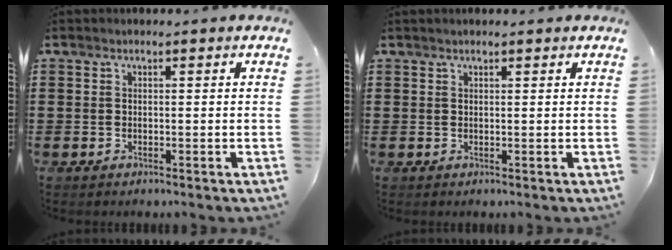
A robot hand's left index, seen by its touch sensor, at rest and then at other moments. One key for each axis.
{"total": 0.6, "fx": 0.5, "fy": 0.1, "fz": 0.3, "tx": -0.007, "ty": 0.000, "tz": 0.010}